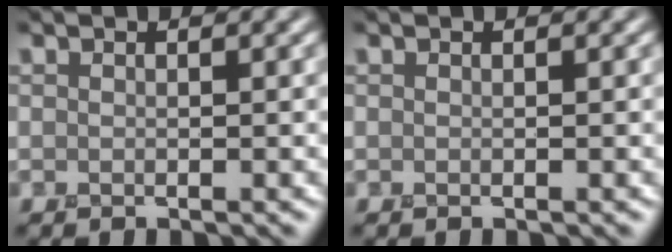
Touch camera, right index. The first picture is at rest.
{"total": 0.0}